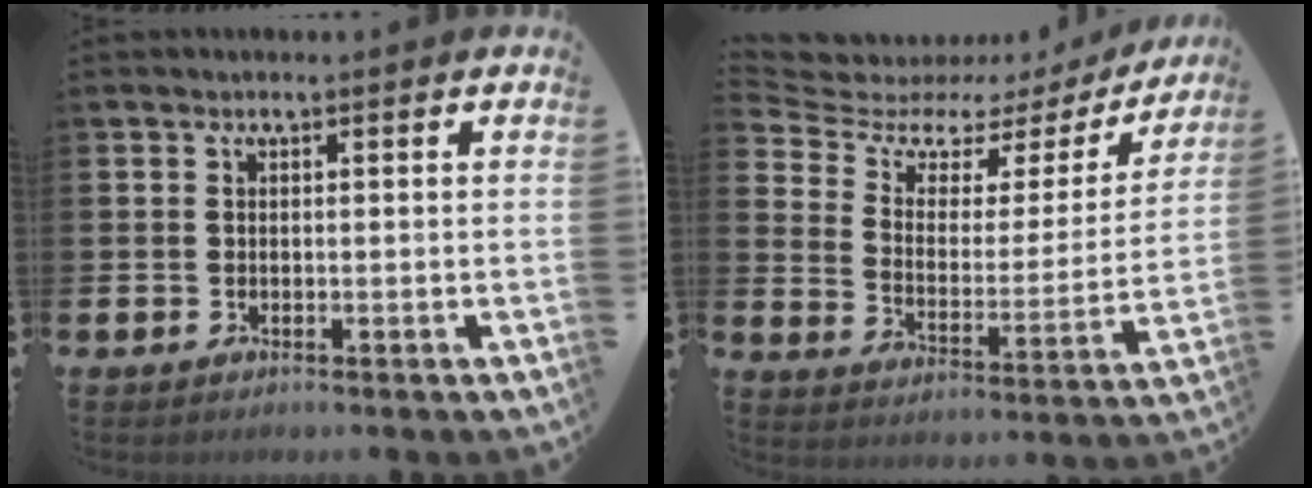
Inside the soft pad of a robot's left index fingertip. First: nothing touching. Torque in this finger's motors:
{"motor_torque": [0.80, -1.34, 0.02, -0.04]}